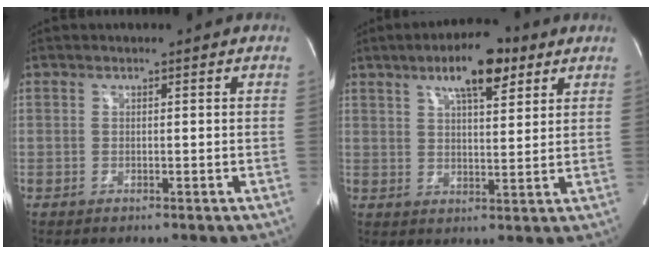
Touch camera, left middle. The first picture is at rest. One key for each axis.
{"total": 9.5, "fx": 5.6, "fy": 2.7, "fz": 7.2, "tx": -0.122, "ty": 0.012, "tz": 0.089}